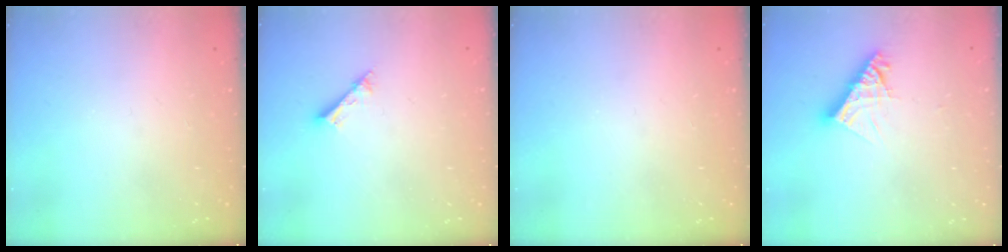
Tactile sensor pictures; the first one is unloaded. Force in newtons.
{"total": 2.5, "press": 2.5, "slide": 0.1}
{"total": 0.0}
{"total": 9.6, "press": 9.6, "slide": 0.8}